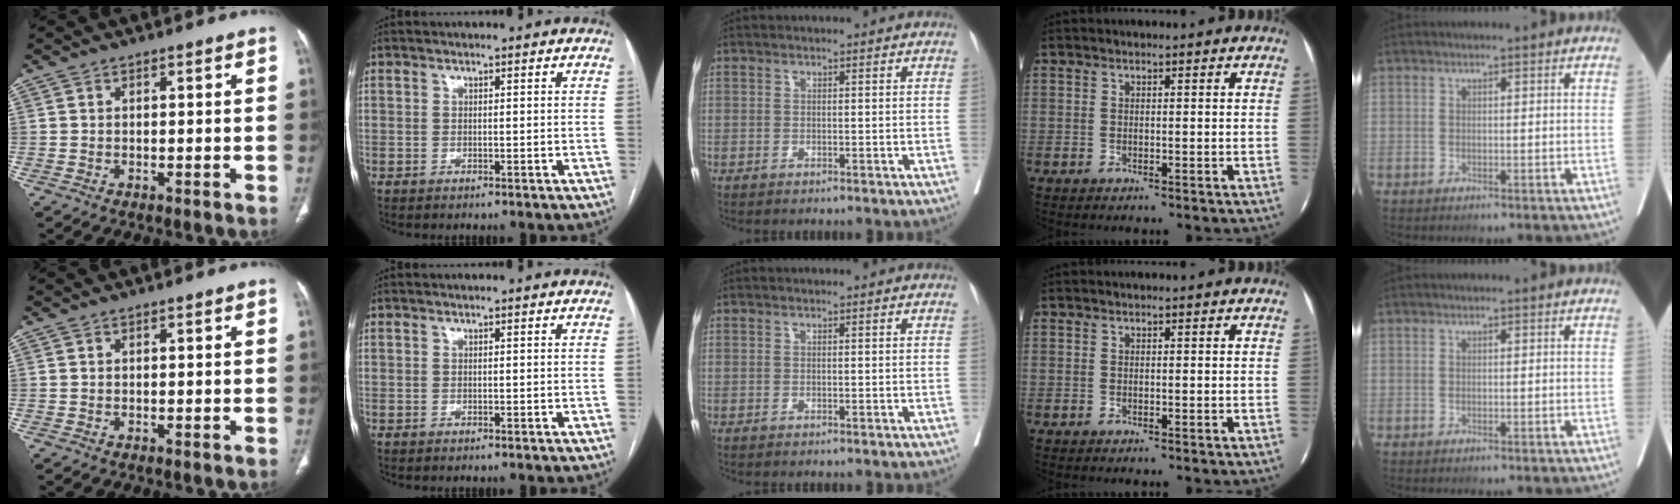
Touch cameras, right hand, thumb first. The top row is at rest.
{}